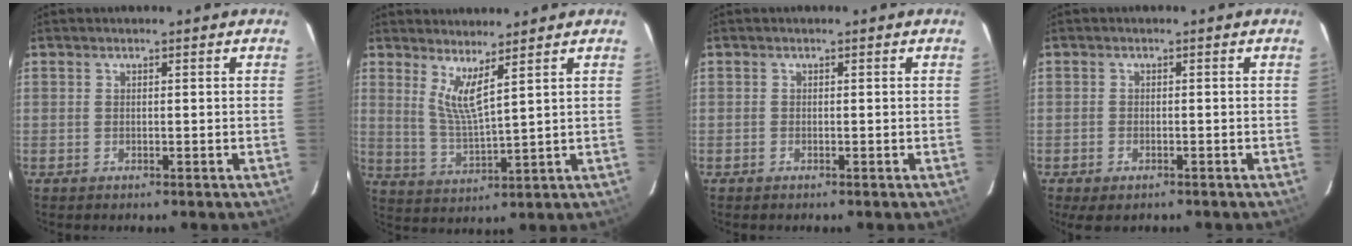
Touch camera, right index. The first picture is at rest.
{"total": 6.0, "force": [4.0, 0.0, 4.4], "torque": [-0.086, -0.017, 0.079]}
{"total": 0.0}
{"total": 3.5, "force": [-2.4, 1.8, 1.9], "torque": [-0.046, -0.012, -0.039]}